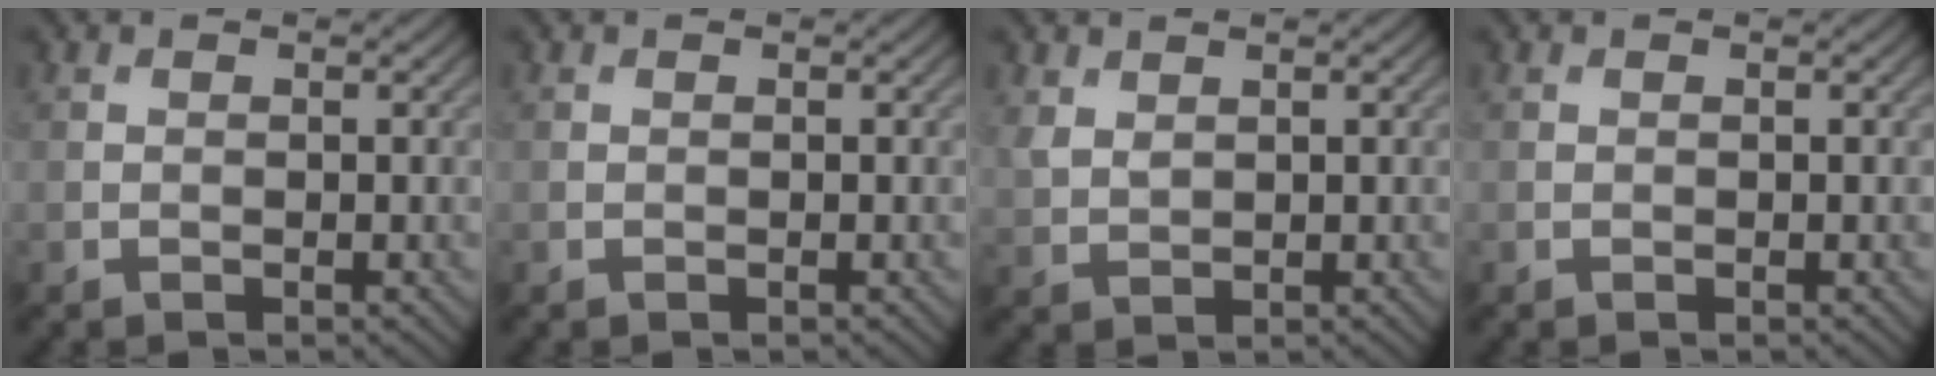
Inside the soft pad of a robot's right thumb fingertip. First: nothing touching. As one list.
[{"total": 0.0}, {"total": 2.0, "force": [1.3, 1.2, 1.1], "torque": [-0.031, -0.003, 0.030]}, {"total": 0.0}]